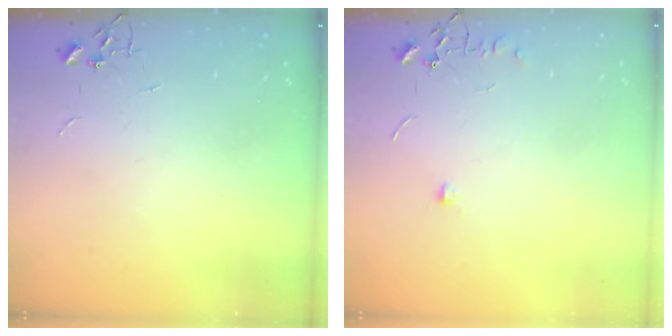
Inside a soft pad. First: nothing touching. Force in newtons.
{"total": 6.1, "press": 6.1, "slide": 0.8}